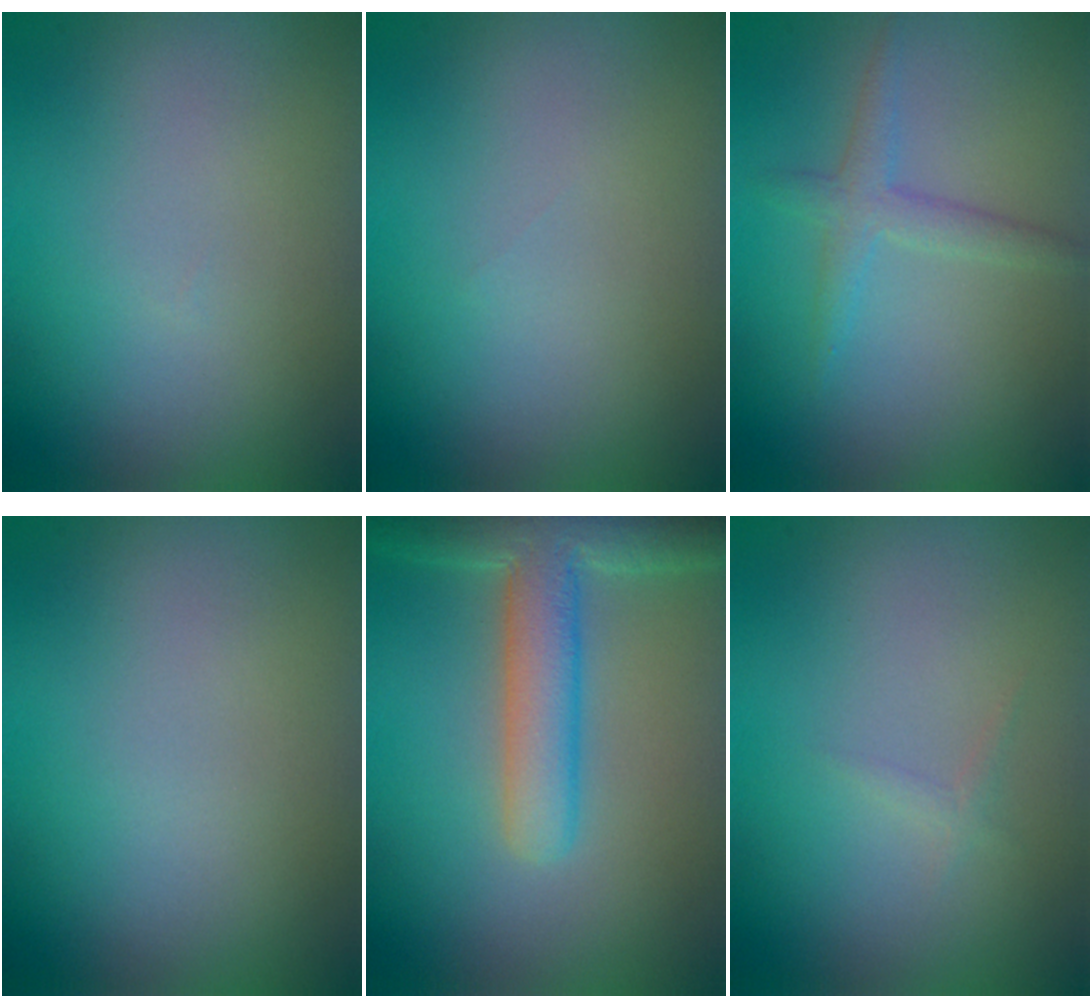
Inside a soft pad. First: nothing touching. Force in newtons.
{"total": 0.0}
{"total": 2.2, "press": 2.2, "slide": 0.1}
{"total": 0.0}
{"total": 6.1, "press": 6.1, "slide": 0.6}
{"total": 0.5, "press": 0.5, "slide": 0.0}